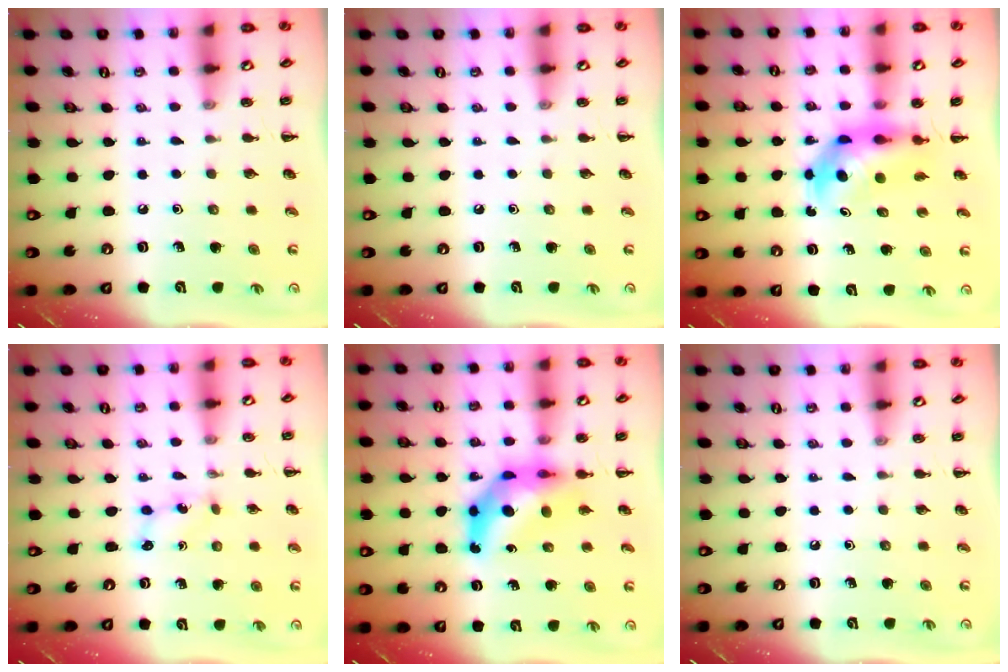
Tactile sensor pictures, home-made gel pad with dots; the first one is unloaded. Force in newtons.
{"total": 0.0}
{"total": 6.1, "press": 6.0, "slide": 0.9}
{"total": 2.7, "press": 2.6, "slide": 0.8}
{"total": 9.6, "press": 9.0, "slide": 3.4}
{"total": 0.0}